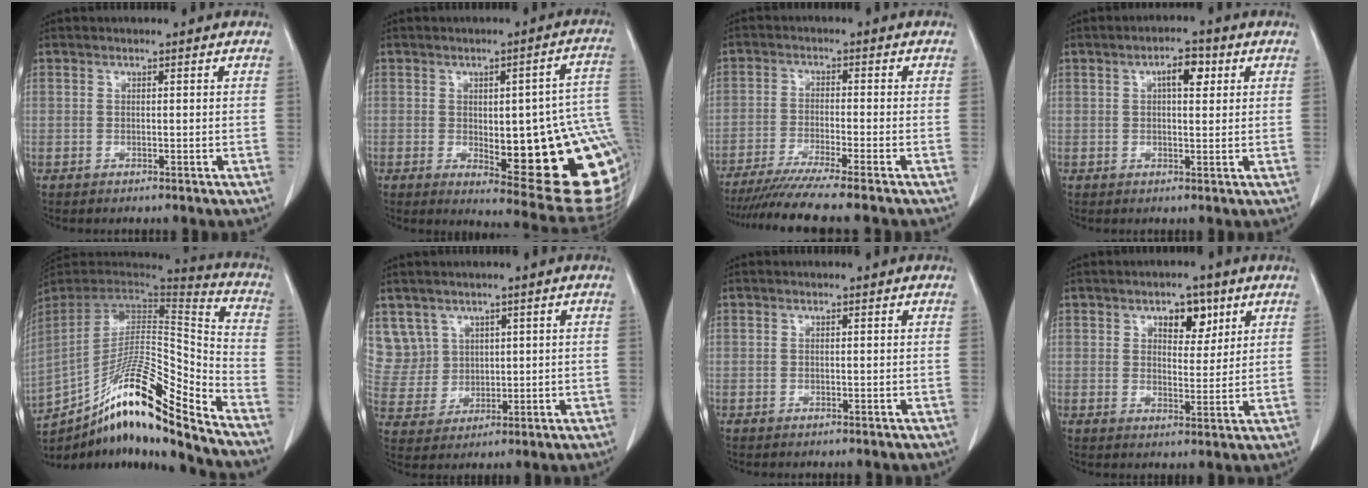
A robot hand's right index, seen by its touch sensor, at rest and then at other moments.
{"total": 22.7, "force": [-2.3, 5.5, 21.9], "torque": [-0.192, 0.006, -0.009]}
{"total": 10.4, "force": [-8.9, -1.6, 5.2], "torque": [-0.067, -0.031, -0.142]}
{"total": 4.0, "force": [1.4, 1.5, 3.4], "torque": [-0.057, 0.010, 0.019]}
{"total": 22.2, "force": [-16.0, 1.4, 15.2], "torque": [-0.259, 0.005, -0.286]}
{"total": 7.8, "force": [4.0, 6.7, 0.1], "torque": [-0.007, 0.022, 0.098]}
{"total": 0.0}
{"total": 5.3, "force": [2.9, 2.9, 3.5], "torque": [-0.046, 0.006, 0.043]}